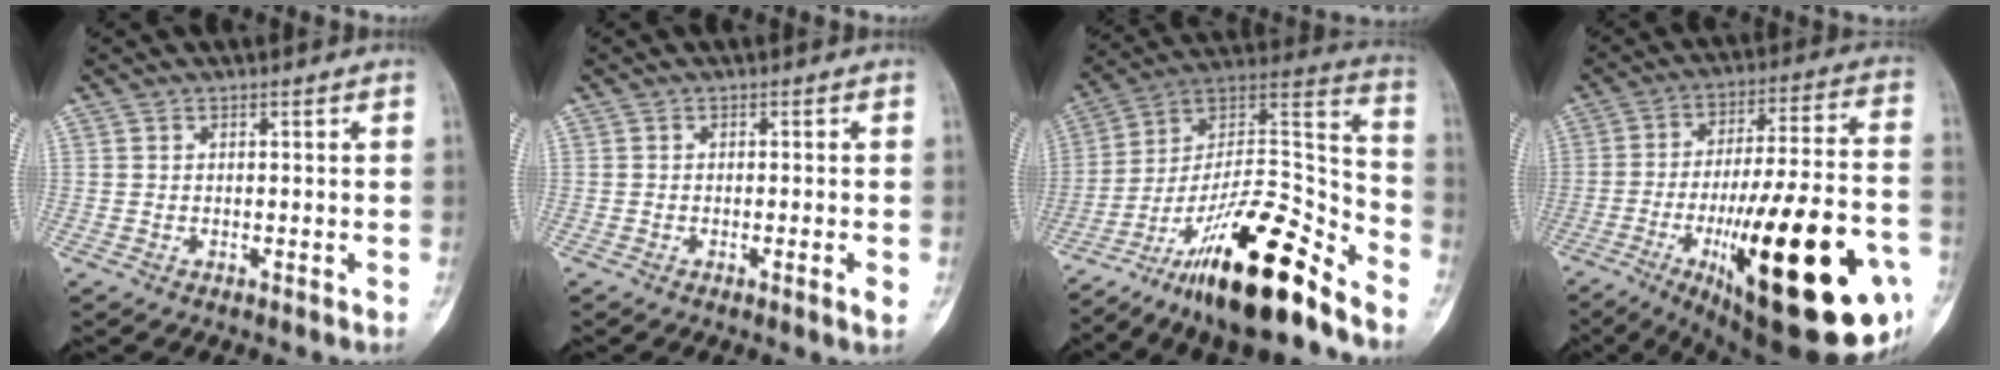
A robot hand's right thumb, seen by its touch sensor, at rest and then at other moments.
{"total": 1.9, "force": [-0.6, 0.0, 1.8], "torque": [-0.031, -0.006, -0.012]}
{"total": 26.0, "force": [-18.0, 6.4, 17.6], "torque": [-0.268, 0.099, -0.305]}
{"total": 34.6, "force": [-12.2, 9.4, 31.0], "torque": [-0.420, 0.025, -0.172]}